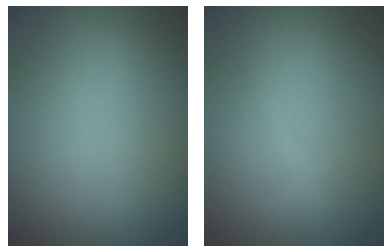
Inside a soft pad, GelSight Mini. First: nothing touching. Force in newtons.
{"total": 1.1, "press": 1.1, "slide": 0.0}